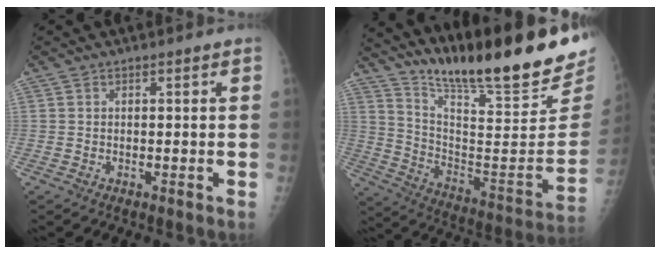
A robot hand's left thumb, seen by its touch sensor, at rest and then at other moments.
{"total": 26.2, "force": [21.2, 3.6, 14.9], "torque": [-0.211, -0.131, 0.328]}